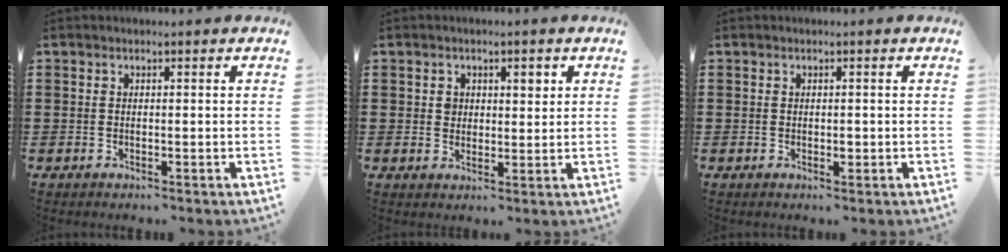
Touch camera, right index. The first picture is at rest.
{"total": 2.6, "force": [0.8, 1.9, 1.5], "torque": [-0.021, 0.003, 0.010]}
{"total": 1.0, "force": [-0.1, 0.5, 0.8], "torque": [-0.016, 0.000, -0.001]}